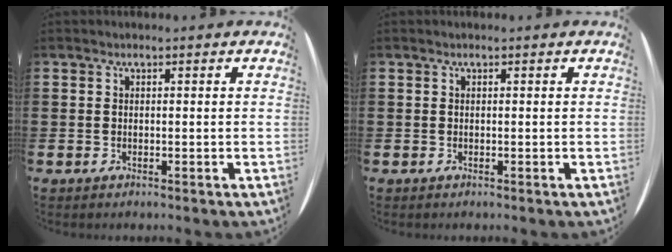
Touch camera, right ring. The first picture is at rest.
{"total": 0.0}